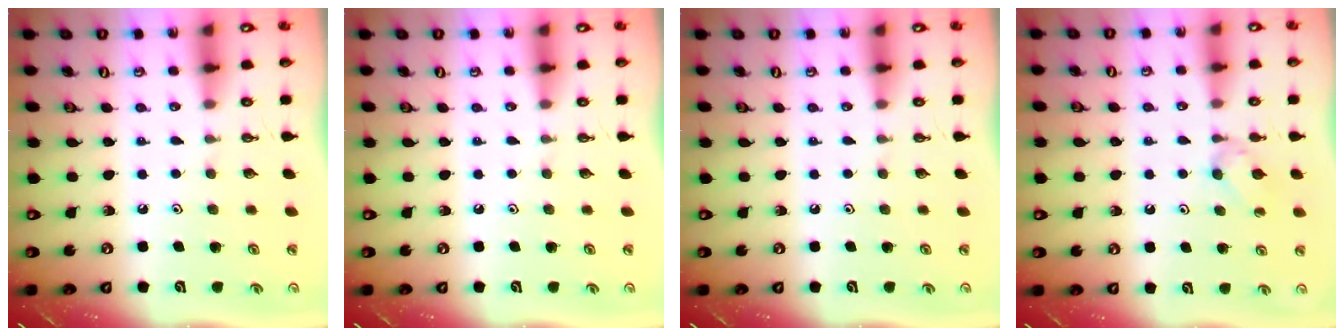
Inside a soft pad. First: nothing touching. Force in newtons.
{"total": 0.0}
{"total": 0.0}
{"total": 6.0, "press": 6.0, "slide": 0.9}